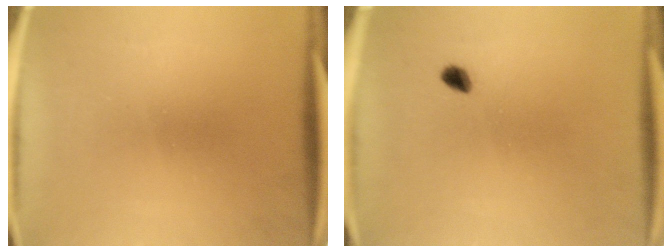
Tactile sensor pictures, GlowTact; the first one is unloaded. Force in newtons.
{"total": 1.7}